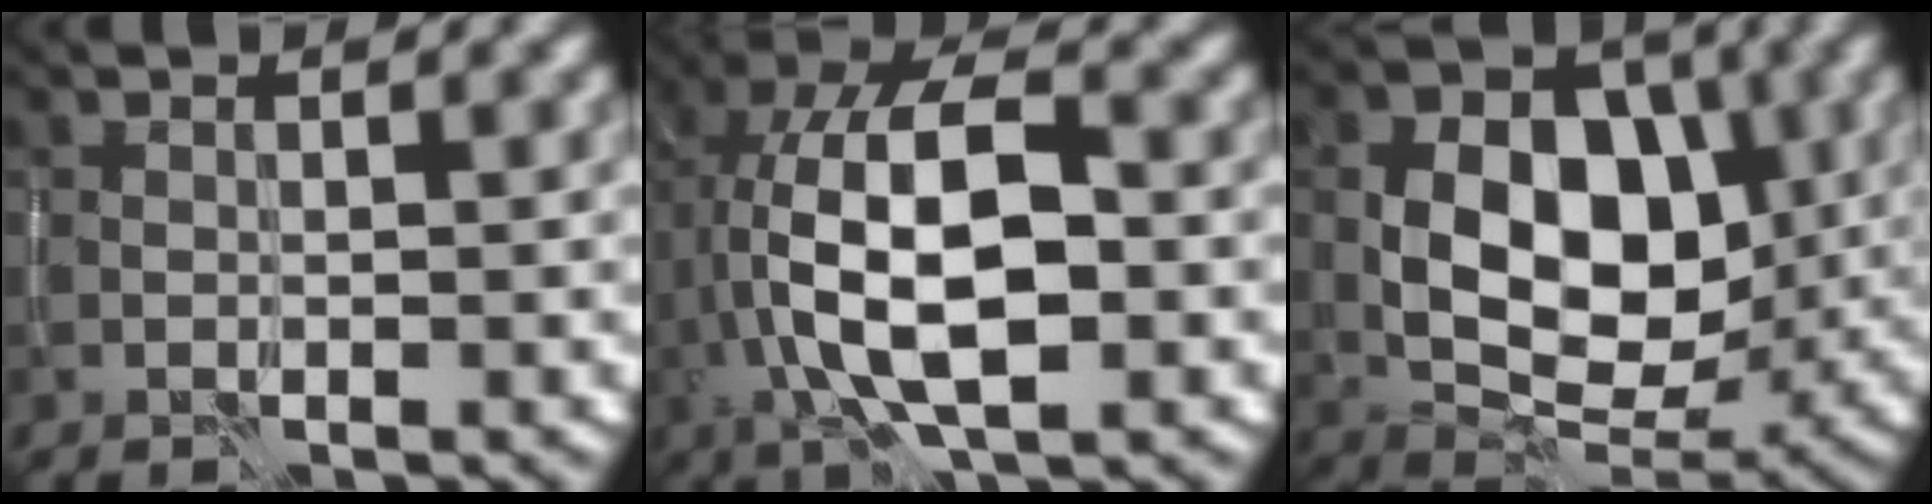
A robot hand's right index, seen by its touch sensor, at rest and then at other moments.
{"total": 11.5, "force": [-1.3, 4.7, 10.4], "torque": [-0.188, 0.021, -0.031]}
{"total": 9.6, "force": [0.7, 6.3, 7.3], "torque": [-0.121, 0.001, 0.007]}